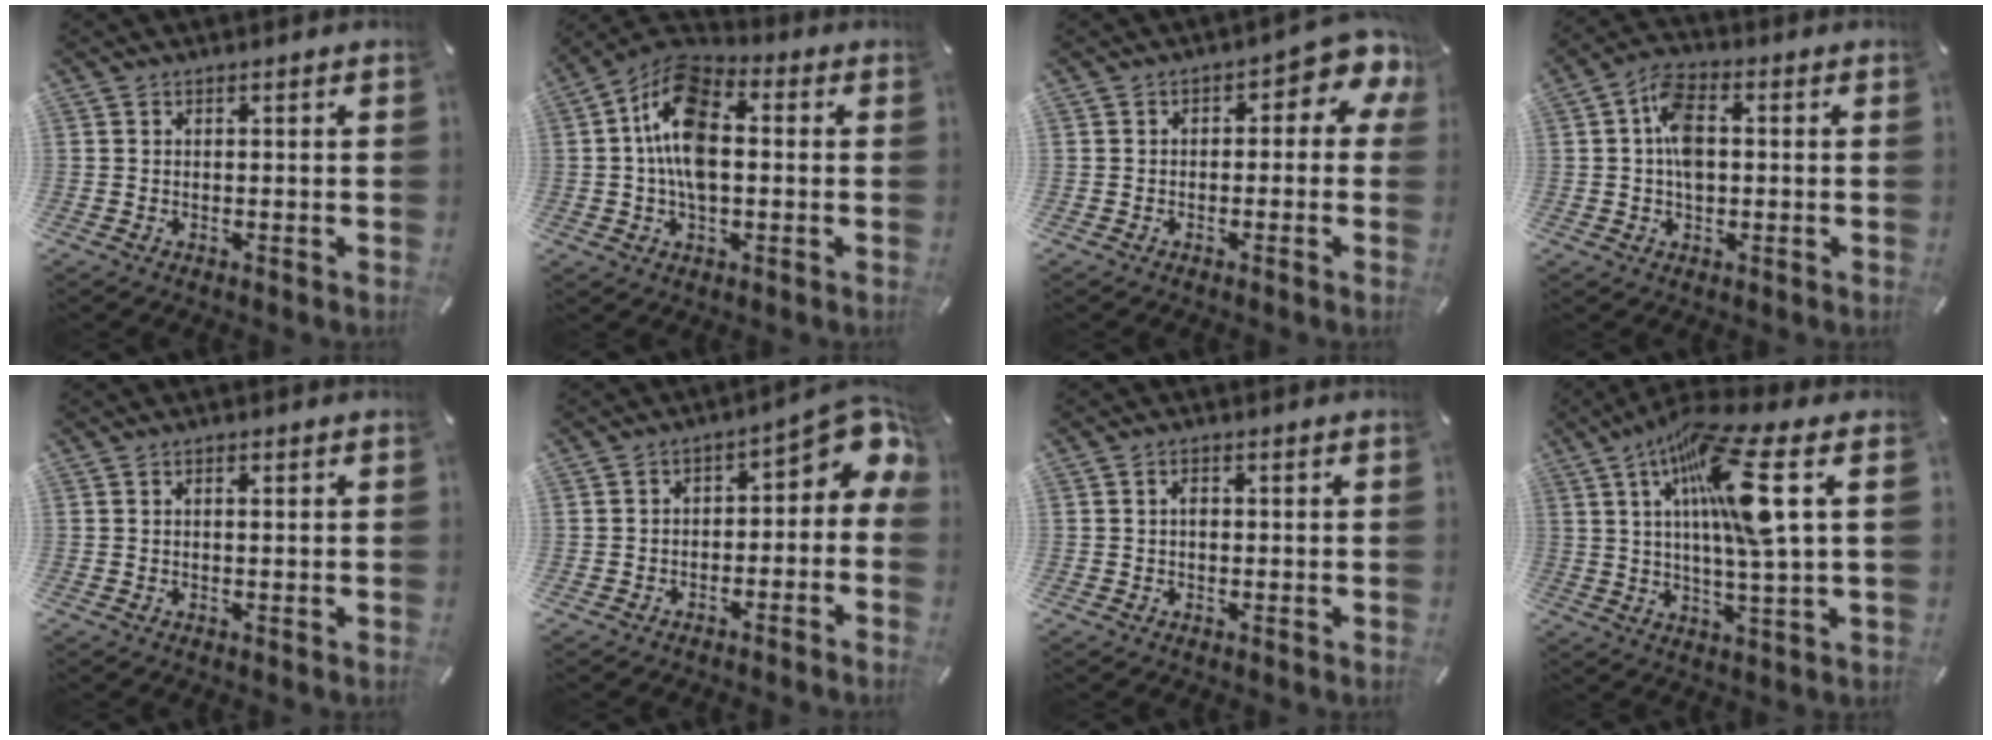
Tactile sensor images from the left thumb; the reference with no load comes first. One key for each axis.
{"total": 13.5, "fx": 0.4, "fy": 8.0, "fz": 10.8, "tx": -0.224, "ty": 0.005, "tz": 0.007}
{"total": 5.7, "fx": 1.2, "fy": 2.9, "fz": 4.8, "tx": -0.064, "ty": -0.012, "tz": 0.011}
{"total": 7.8, "fx": 0.4, "fy": 4.8, "fz": 6.2, "tx": -0.113, "ty": 0.005, "tz": 0.003}
{"total": 0.9, "fx": 0.2, "fy": 0.3, "fz": 0.8, "tx": -0.016, "ty": 0.003, "tz": 0.001}
{"total": 7.8, "fx": 1.0, "fy": 4.7, "fz": 6.2, "tx": -0.072, "ty": -0.009, "tz": 0.013}
{"total": 1.7, "fx": 0.1, "fy": 1.1, "fz": 1.3, "tx": -0.027, "ty": 0.005, "tz": -0.001}
{"total": 17.3, "fx": 6.2, "fy": 2.4, "fz": 16.0, "tx": -0.302, "ty": -0.020, "tz": 0.083}